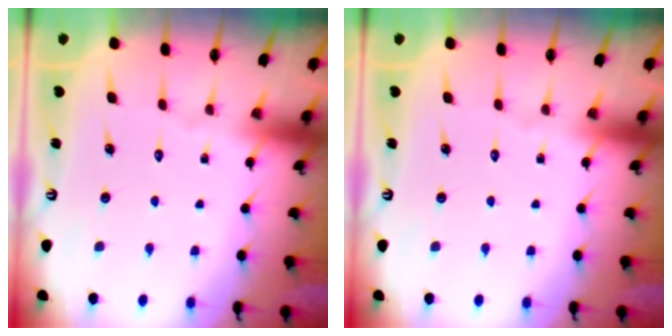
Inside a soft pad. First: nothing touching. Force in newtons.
{"total": 0.0}